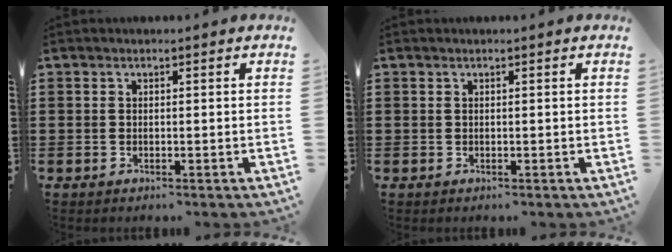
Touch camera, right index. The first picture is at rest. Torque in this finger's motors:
{"motor_torque": [0.01, 0.10, 0.00, 0.00]}